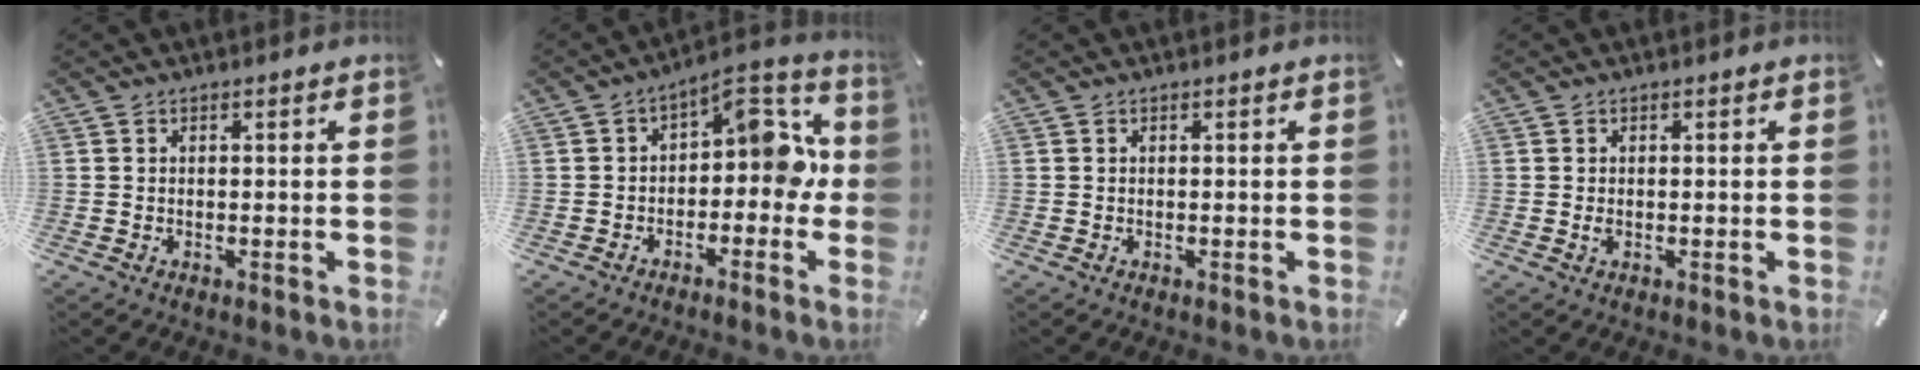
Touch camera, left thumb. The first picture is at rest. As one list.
[{"total": 10.0, "force": [1.3, 5.9, 7.9], "torque": [-0.100, -0.008, 0.020]}, {"total": 0.0}, {"total": 0.9, "force": [0.0, 0.5, 0.7], "torque": [-0.014, 0.000, -0.001]}]